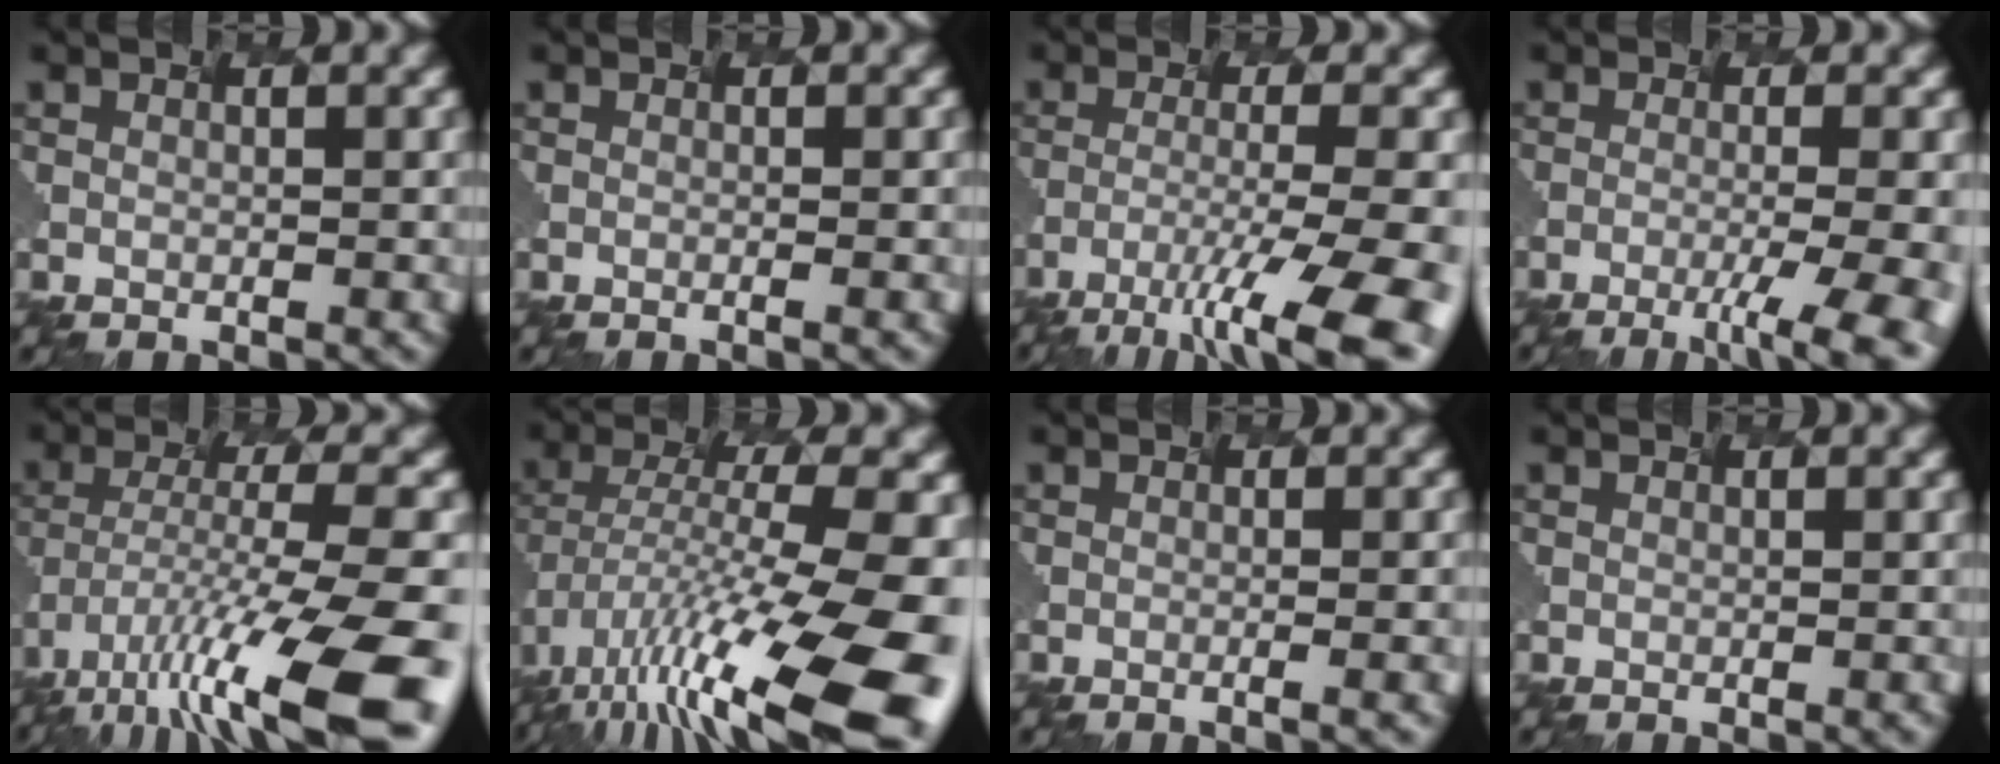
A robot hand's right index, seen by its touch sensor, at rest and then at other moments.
{"total": 1.0, "force": [-0.4, 0.2, 0.9], "torque": [-0.006, 0.004, -0.003]}
{"total": 10.4, "force": [-7.2, 1.3, 7.4], "torque": [-0.145, -0.008, -0.085]}
{"total": 7.0, "force": [-3.5, 1.5, 5.9], "torque": [-0.088, -0.009, -0.023]}
{"total": 13.1, "force": [-9.0, 1.8, 9.5], "torque": [-0.205, -0.006, -0.121]}
{"total": 13.8, "force": [-6.8, 3.6, 11.5], "torque": [-0.233, -0.010, -0.090]}
{"total": 2.8, "force": [-0.7, 0.9, 2.5], "torque": [-0.018, 0.009, -0.003]}
{"total": 0.8, "force": [-0.1, 0.3, 0.7], "torque": [0.002, 0.008, 0.002]}